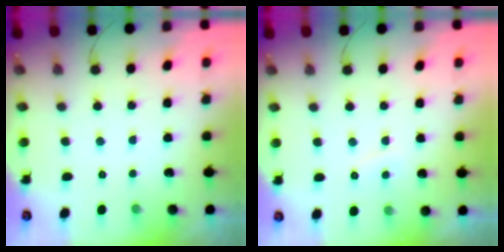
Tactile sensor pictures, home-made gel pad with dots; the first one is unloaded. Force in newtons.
{"total": 1.9, "press": 1.8, "slide": 0.4}